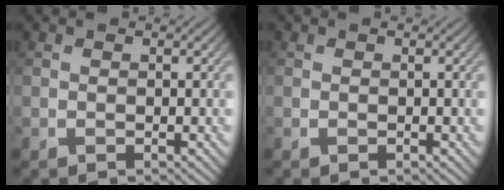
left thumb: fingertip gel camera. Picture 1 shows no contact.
{"total": 0.0}